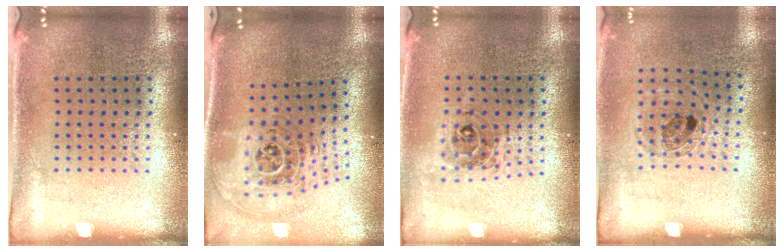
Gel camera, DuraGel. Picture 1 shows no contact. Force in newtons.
{"total": 2.0, "press": 1.5, "slide": 1.4}
{"total": 0.7, "press": 0.7, "slide": 0.0}
{"total": 0.8, "press": 0.8, "slide": 0.2}